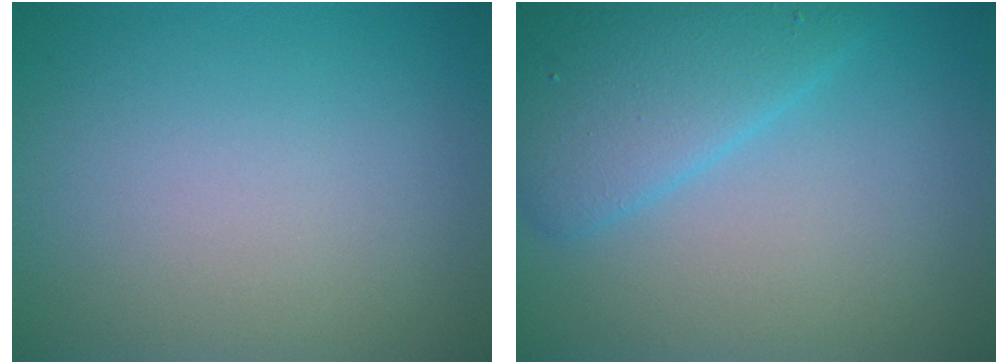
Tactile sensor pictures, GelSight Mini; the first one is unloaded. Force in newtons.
{"total": 4.8, "press": 4.8, "slide": 0.1}